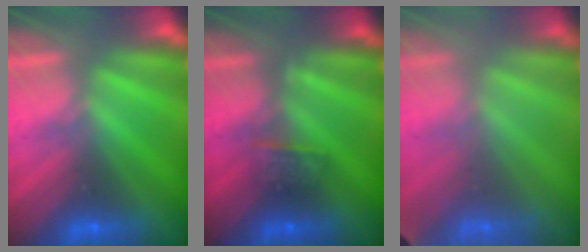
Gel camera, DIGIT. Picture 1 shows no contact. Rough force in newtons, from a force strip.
{"total": 2.5}
{"total": 2.0}